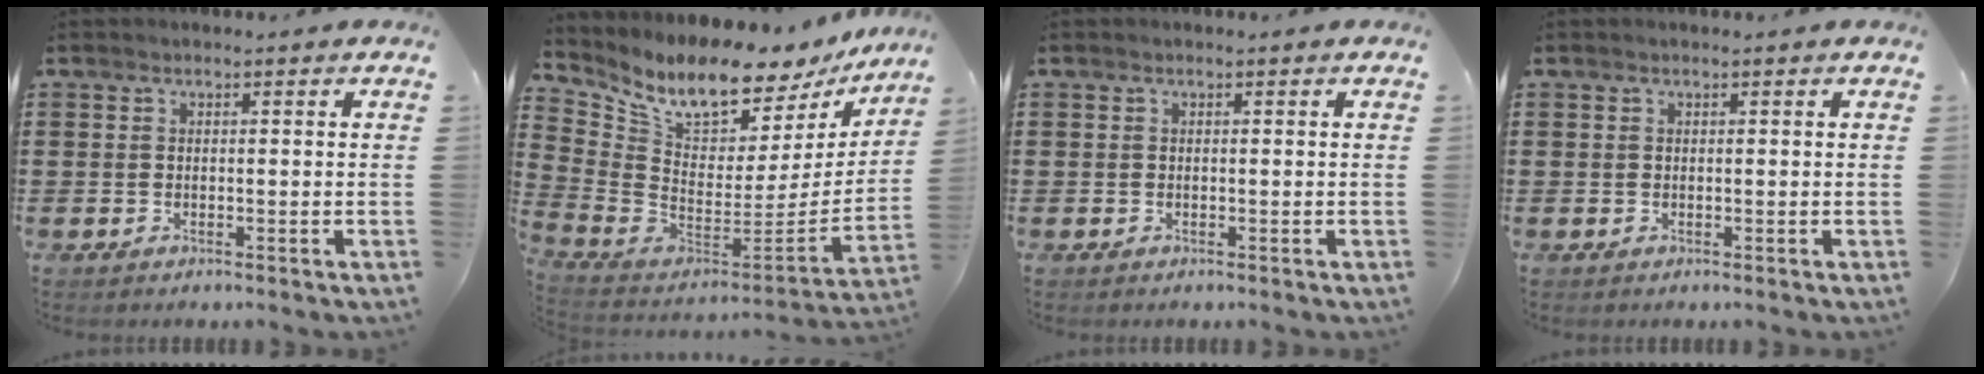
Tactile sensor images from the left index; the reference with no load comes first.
{"total": 9.2, "force": [7.7, 2.6, 4.3], "torque": [-0.111, -0.075, 0.131]}
{"total": 0.0}
{"total": 0.0}